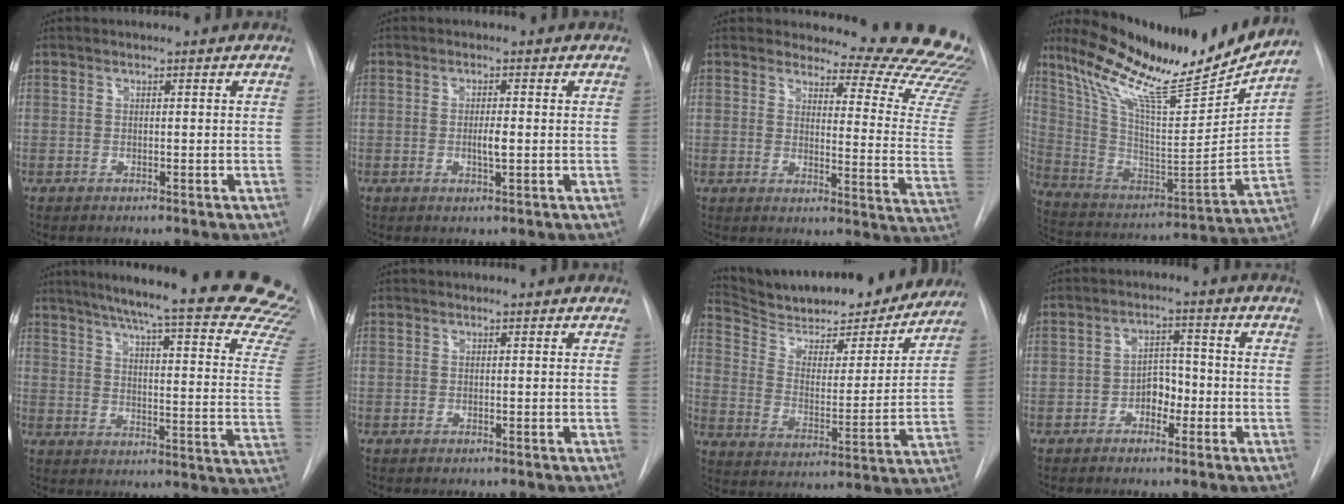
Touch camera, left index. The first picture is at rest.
{"total": 2.1, "force": [-0.7, 0.3, 2.0], "torque": [-0.038, -0.006, -0.010]}
{"total": 19.8, "force": [19.1, 2.7, 4.4], "torque": [-0.030, -0.158, 0.191]}
{"total": 24.5, "force": [20.9, 2.3, 12.6], "torque": [-0.229, -0.049, 0.338]}
{"total": 33.5, "force": [28.3, 2.9, 17.6], "torque": [-0.169, -0.108, 0.331]}
{"total": 0.0}
{"total": 22.3, "force": [20.2, 5.1, 7.8], "torque": [-0.126, -0.019, 0.292]}
{"total": 4.0, "force": [-2.1, 2.5, 2.4], "torque": [-0.034, 0.007, -0.038]}